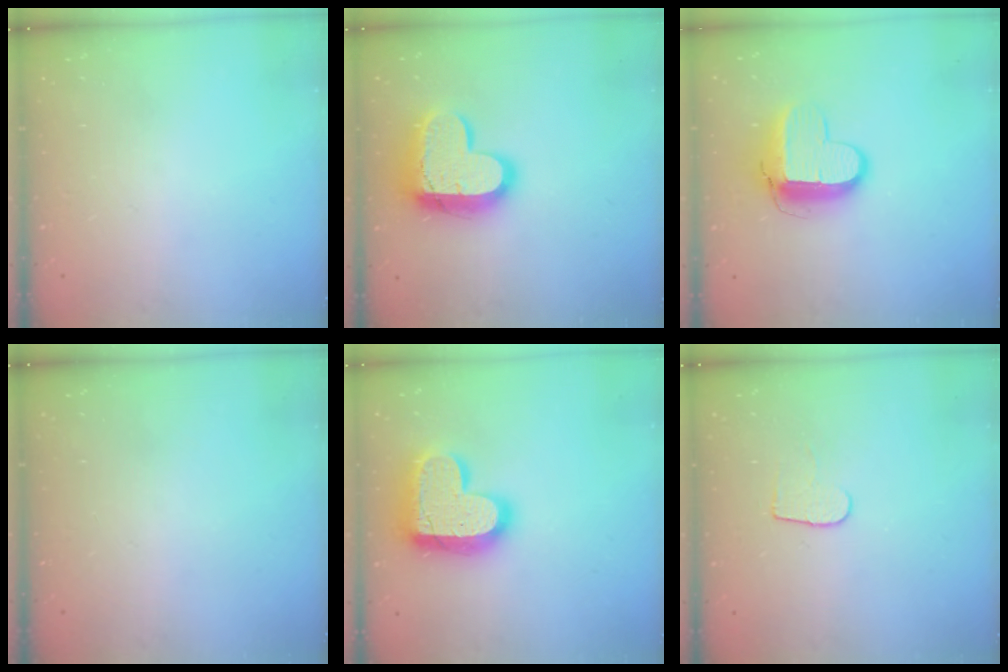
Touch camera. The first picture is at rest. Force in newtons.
{"total": 16.4, "press": 16.3, "slide": 1.5}
{"total": 11.4, "press": 11.3, "slide": 0.9}
{"total": 0.0}
{"total": 20.2, "press": 20.1, "slide": 1.3}
{"total": 6.3, "press": 6.3, "slide": 0.6}